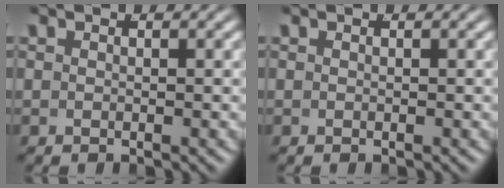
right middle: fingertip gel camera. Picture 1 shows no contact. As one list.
[{"total": 0.0}]